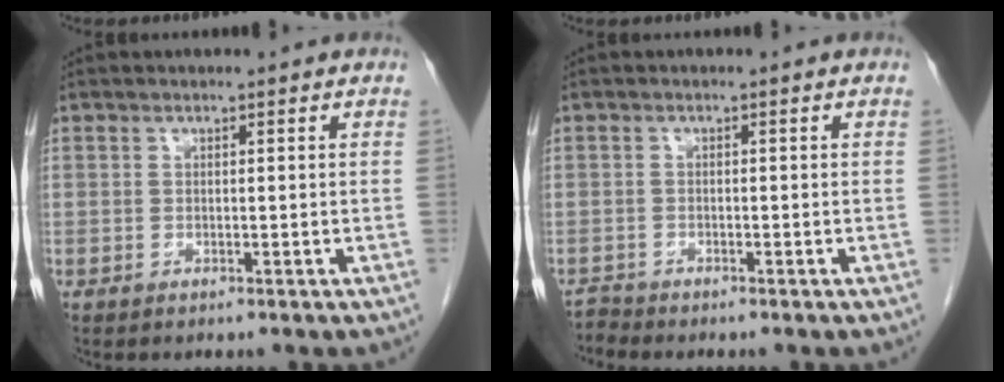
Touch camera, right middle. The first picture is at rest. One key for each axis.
{"total": 1.4, "fx": -1.1, "fy": -0.4, "fz": -0.7, "tx": 0.015, "ty": -0.011, "tz": -0.022}